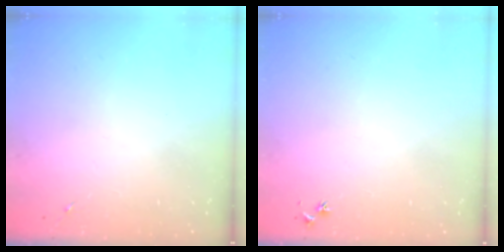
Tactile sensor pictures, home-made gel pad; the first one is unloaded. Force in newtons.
{"total": 3.0, "press": 2.9, "slide": 0.4}